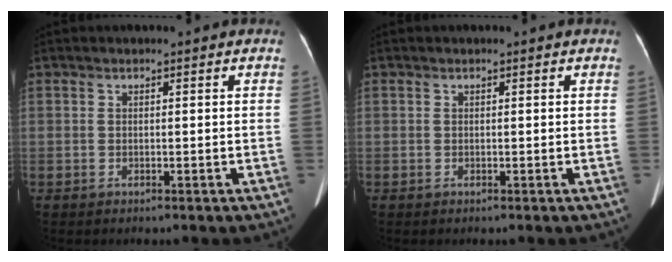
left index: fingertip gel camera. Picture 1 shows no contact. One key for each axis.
{"total": 0.0}